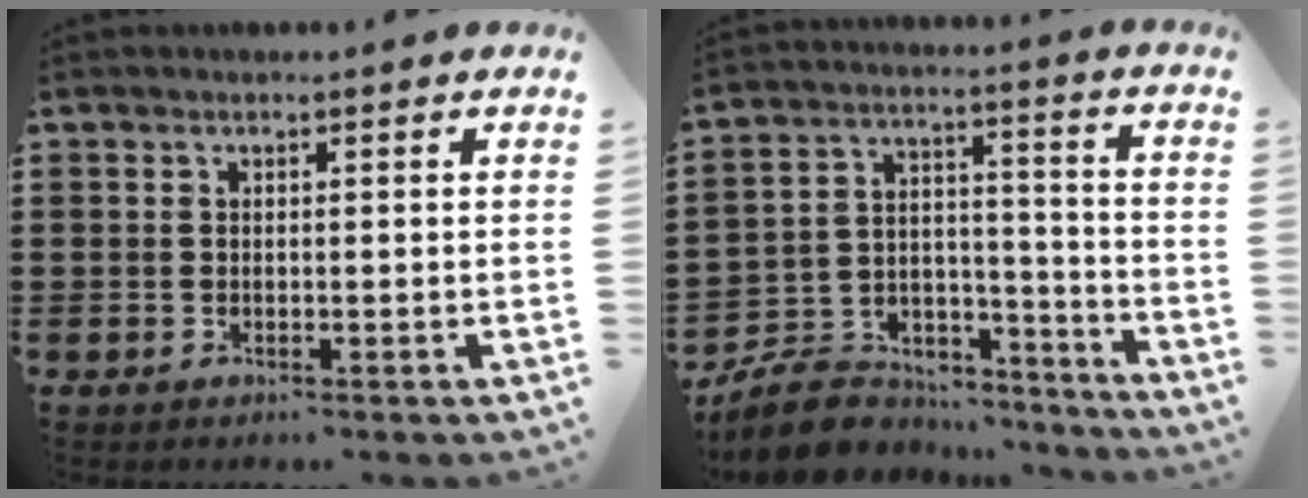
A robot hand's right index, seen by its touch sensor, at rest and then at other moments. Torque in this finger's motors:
{"motor_torque": [-0.67, 0.99, -1.06, -0.21]}